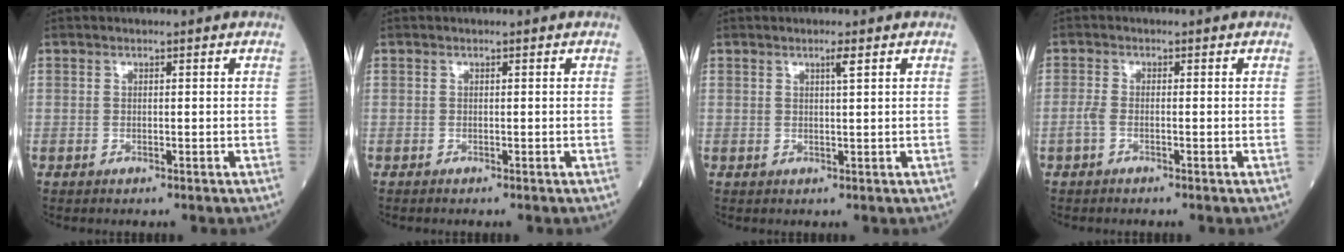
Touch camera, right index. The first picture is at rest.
{"total": 0.0}
{"total": 1.4, "force": [0.8, -0.2, 1.2], "torque": [-0.024, -0.002, 0.014]}
{"total": 1.6, "force": [-0.8, 0.5, 1.3], "torque": [-0.038, 0.000, -0.019]}